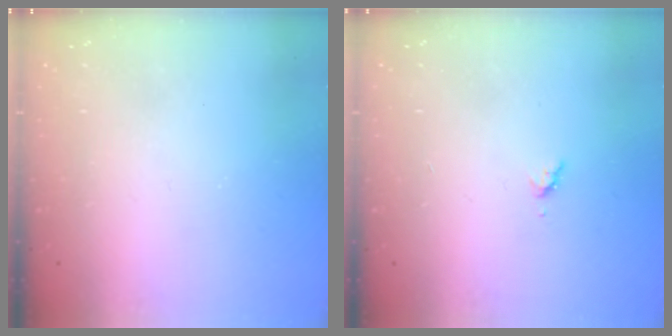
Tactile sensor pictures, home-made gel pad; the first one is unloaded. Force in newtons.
{"total": 3.6, "press": 3.5, "slide": 0.6}